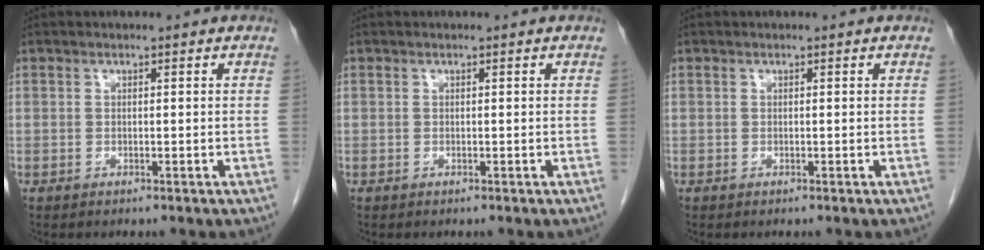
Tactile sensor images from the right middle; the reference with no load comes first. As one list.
[{"total": 0.0}, {"total": 0.0}]